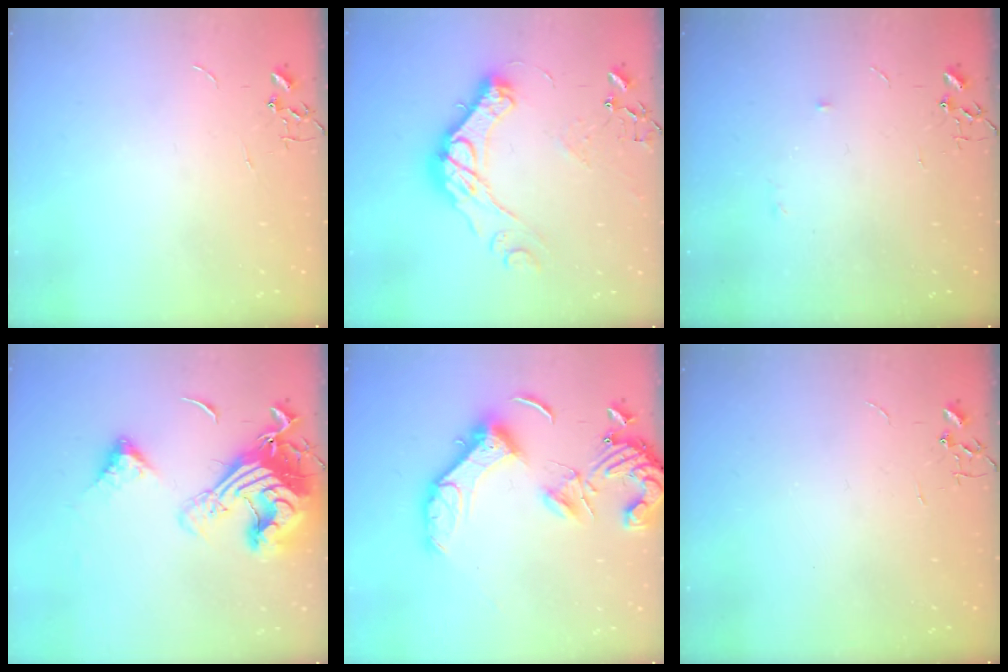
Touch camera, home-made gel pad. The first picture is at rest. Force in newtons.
{"total": 18.7, "press": 18.6, "slide": 1.4}
{"total": 3.6, "press": 3.5, "slide": 0.7}
{"total": 21.6, "press": 21.5, "slide": 2.7}
{"total": 18.0, "press": 17.9, "slide": 2.0}
{"total": 0.0}